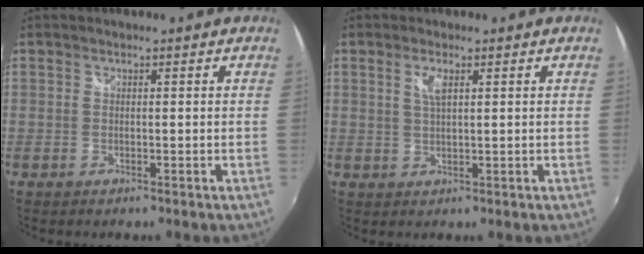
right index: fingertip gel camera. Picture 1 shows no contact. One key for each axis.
{"total": 2.7, "fx": 1.1, "fy": 0.7, "fz": 2.4, "tx": -0.045, "ty": 0.000, "tz": 0.020}